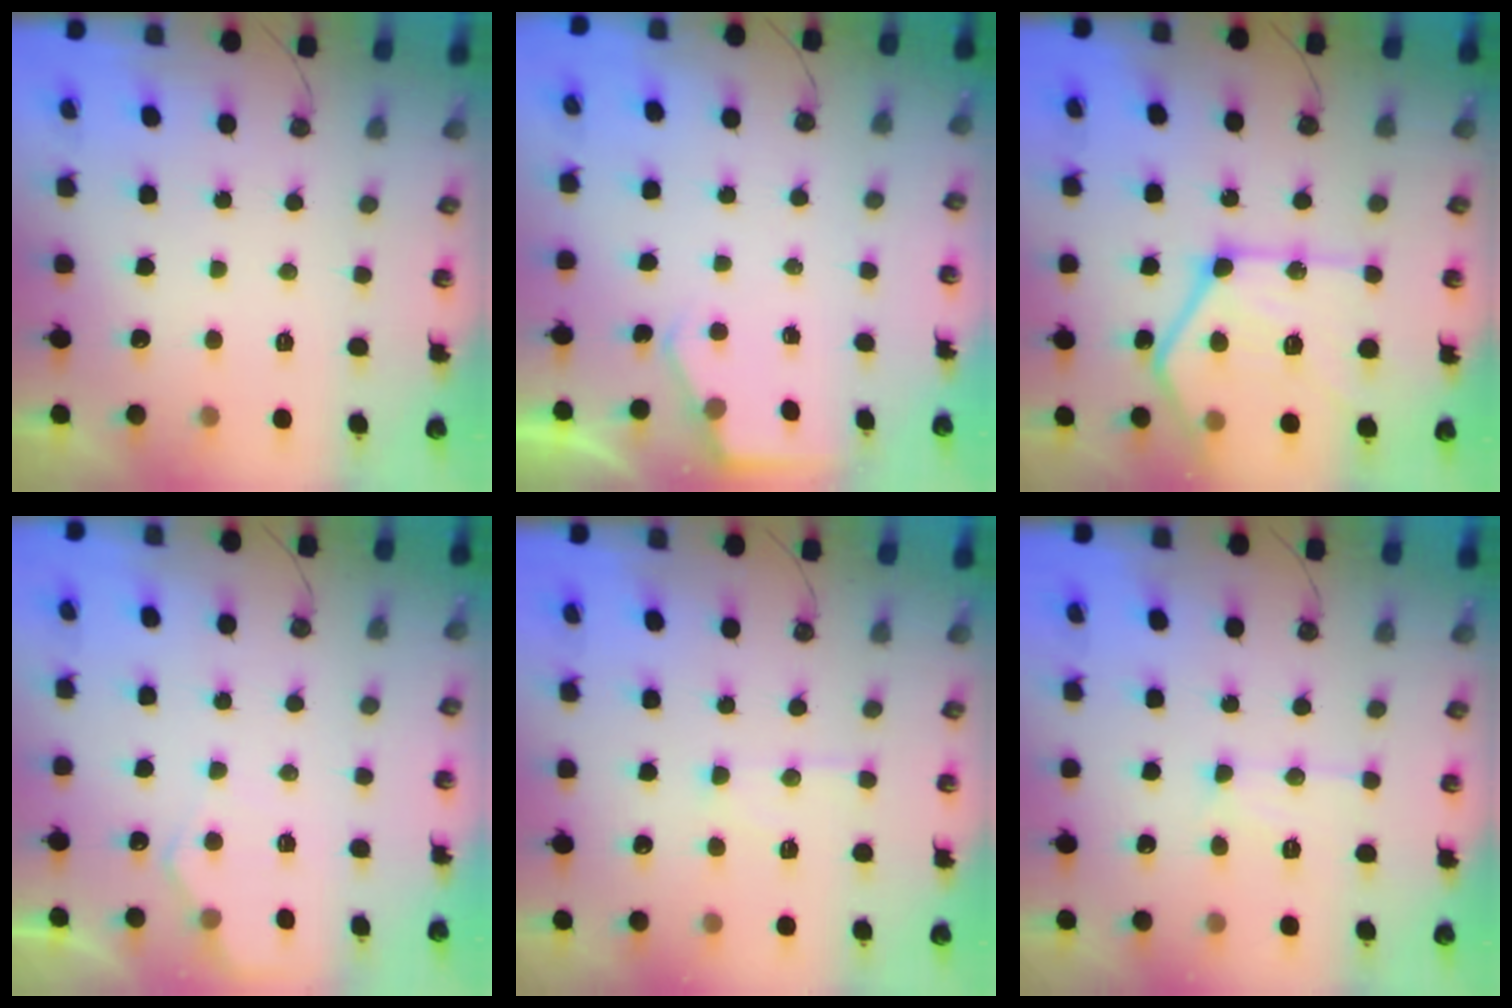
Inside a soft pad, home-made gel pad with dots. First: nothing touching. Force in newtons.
{"total": 2.8, "press": 2.8, "slide": 0.4}
{"total": 25.8, "press": 25.7, "slide": 2.6}
{"total": 5.3, "press": 5.2, "slide": 0.7}
{"total": 6.9, "press": 6.9, "slide": 0.5}
{"total": 10.5, "press": 10.5, "slide": 0.8}